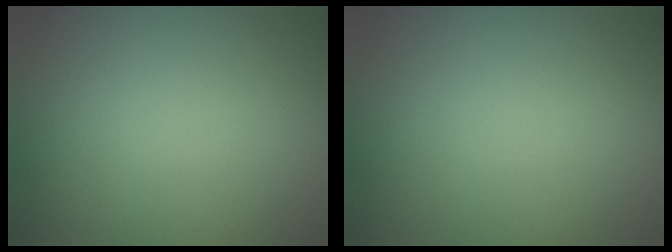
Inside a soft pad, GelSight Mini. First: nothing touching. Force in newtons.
{"total": 0.0}